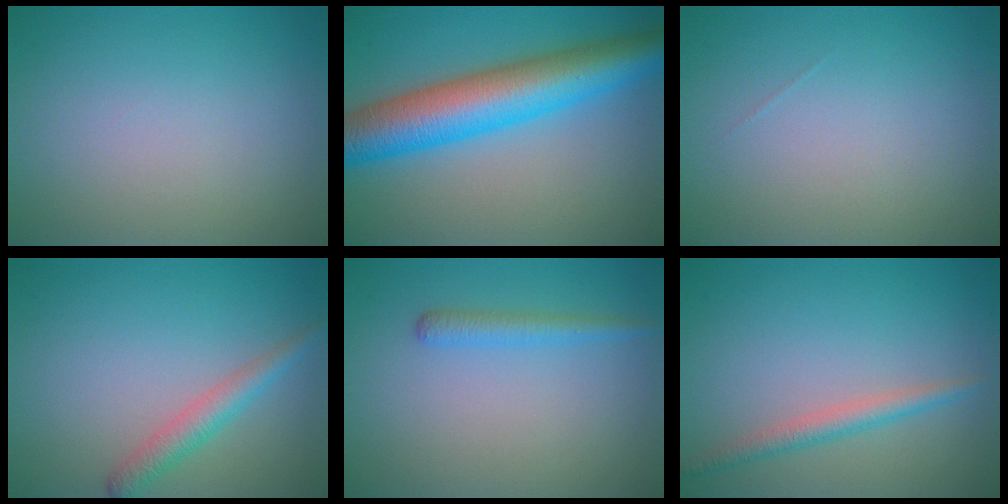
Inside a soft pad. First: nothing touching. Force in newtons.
{"total": 10.1, "press": 10.1, "slide": 0.1}
{"total": 0.0}
{"total": 2.5, "press": 2.5, "slide": 0.1}
{"total": 1.7, "press": 1.7, "slide": 0.1}
{"total": 2.2, "press": 2.1, "slide": 0.0}